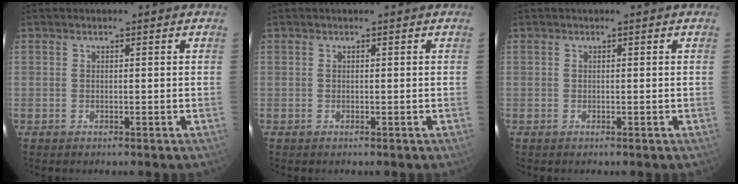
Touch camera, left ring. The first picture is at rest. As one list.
[{"total": 0.0}, {"total": 0.0}]